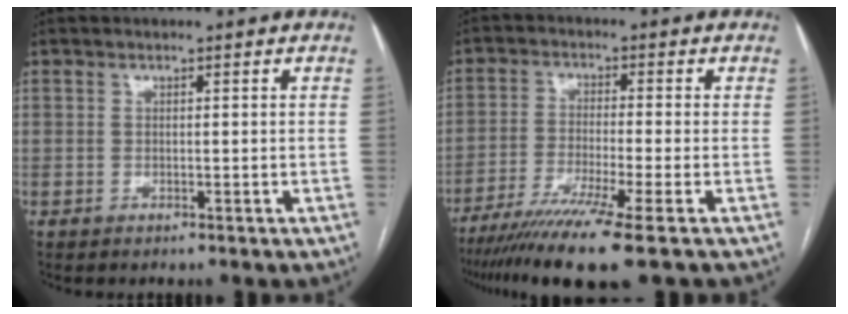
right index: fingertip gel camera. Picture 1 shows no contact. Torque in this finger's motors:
{"motor_torque": [1.34, -0.80, 0.64, 0.18]}